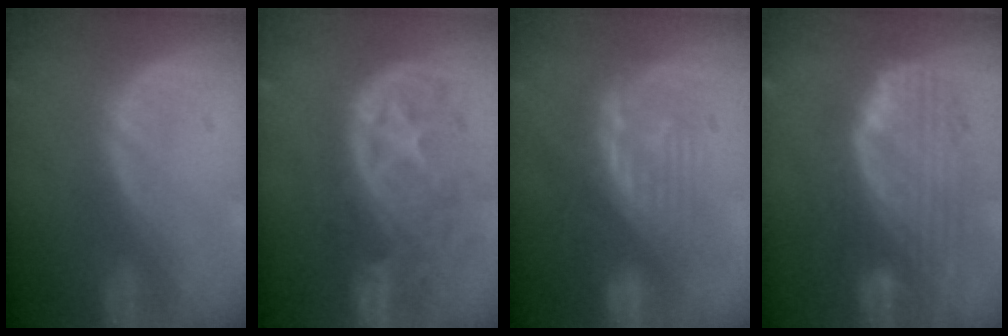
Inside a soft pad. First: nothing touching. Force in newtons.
{"total": 11.1, "press": 9.8, "slide": 5.2}
{"total": 8.5, "press": 8.3, "slide": 1.9}
{"total": 10.0, "press": 8.9, "slide": 4.7}